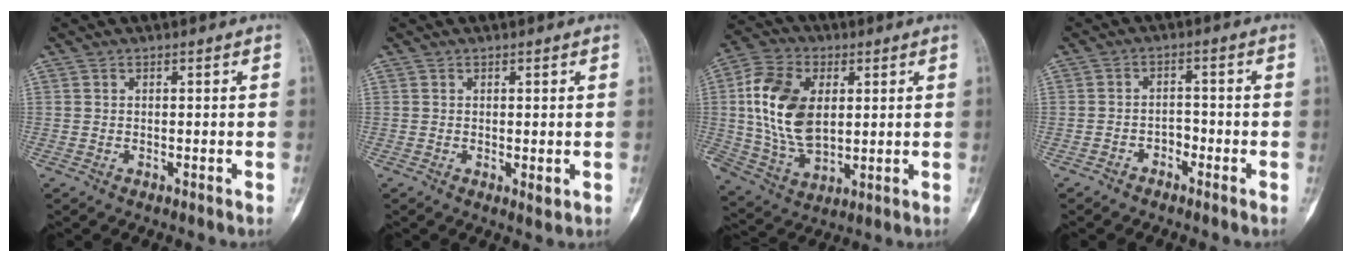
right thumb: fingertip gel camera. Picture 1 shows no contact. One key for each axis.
{"total": 1.4, "fx": 0.0, "fy": 0.6, "fz": 1.3, "tx": -0.015, "ty": -0.005, "tz": 0.002}
{"total": 16.1, "fx": 2.8, "fy": 10.0, "fz": 12.3, "tx": -0.220, "ty": -0.004, "tz": 0.054}
{"total": 2.7, "fx": -1.7, "fy": 1.9, "fz": 1.0, "tx": -0.005, "ty": 0.021, "tz": -0.032}